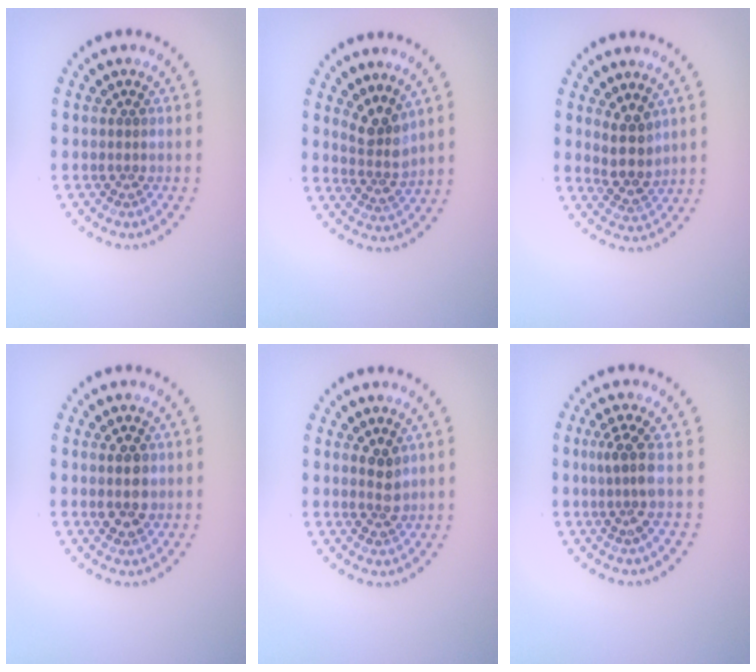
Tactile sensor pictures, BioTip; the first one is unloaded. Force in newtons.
{"total": 2.7, "press": 2.0, "slide": 1.9}
{"total": 2.8, "press": 2.3, "slide": 1.6}
{"total": 2.3, "press": 2.3, "slide": 0.0}
{"total": 2.0, "press": 2.0, "slide": 0.5}
{"total": 2.6, "press": 2.0, "slide": 1.7}